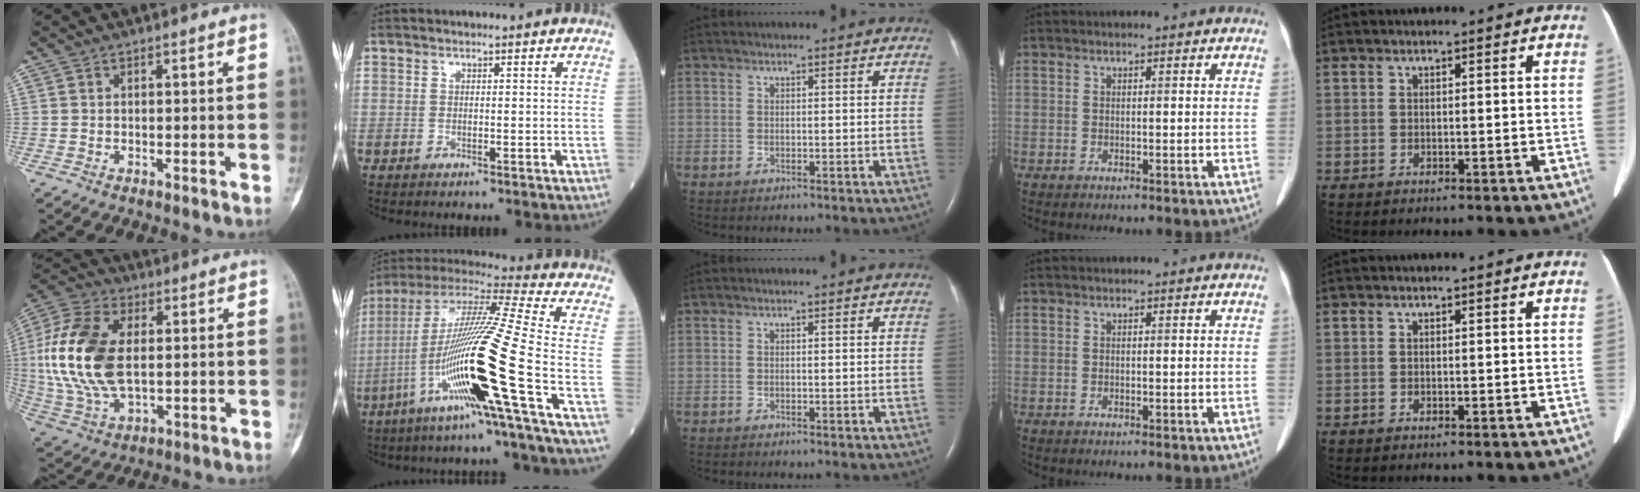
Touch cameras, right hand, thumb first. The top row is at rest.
{"thumb": {"total": 18.8, "force": [1.6, 10.8, 15.3], "torque": [-0.331, -0.001, 0.035]}, "index": {"total": 21.8, "force": [-7.6, -1.8, 20.3], "torque": [-0.417, -0.024, -0.157]}}